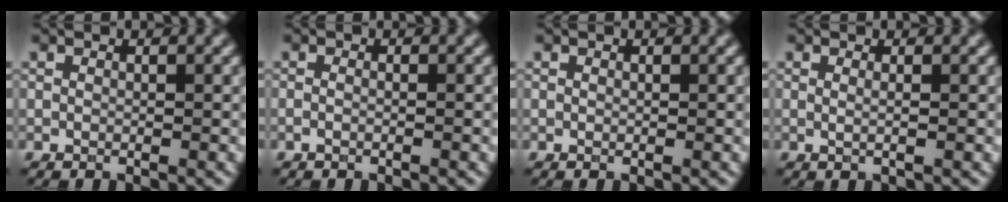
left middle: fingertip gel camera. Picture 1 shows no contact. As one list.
[{"total": 0.7, "force": [-0.3, 0.2, 0.6], "torque": [-0.012, -0.008, -0.009]}, {"total": 0.0}, {"total": 1.2, "force": [0.2, 0.4, 1.1], "torque": [-0.016, -0.003, -0.006]}]